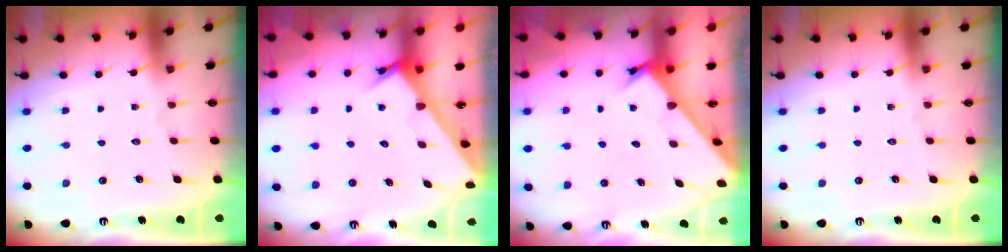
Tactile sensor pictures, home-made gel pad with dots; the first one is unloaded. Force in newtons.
{"total": 3.4, "press": 3.4, "slide": 0.0}
{"total": 2.3, "press": 2.3, "slide": 0.1}
{"total": 0.0}